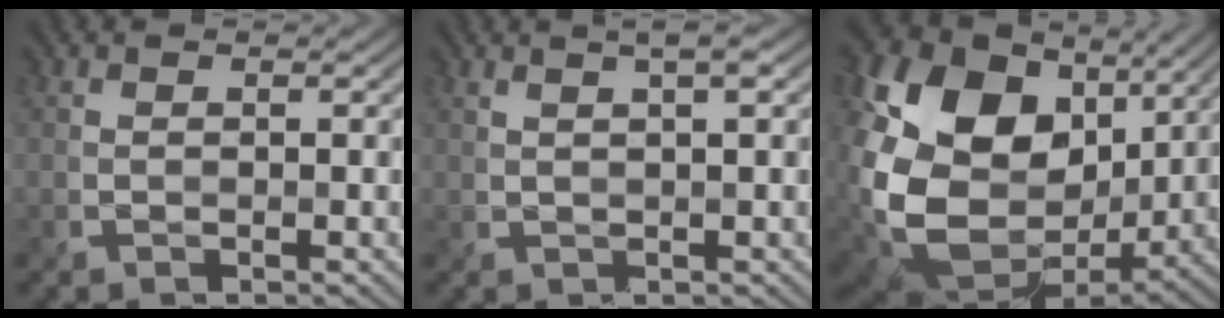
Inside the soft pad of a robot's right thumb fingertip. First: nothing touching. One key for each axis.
{"total": 3.5, "fx": 1.8, "fy": 0.7, "fz": 3.0, "tx": -0.042, "ty": 0.007, "tz": 0.018}
{"total": 20.7, "fx": 3.1, "fy": 16.0, "fz": 12.8, "tx": -0.316, "ty": -0.021, "tz": 0.094}